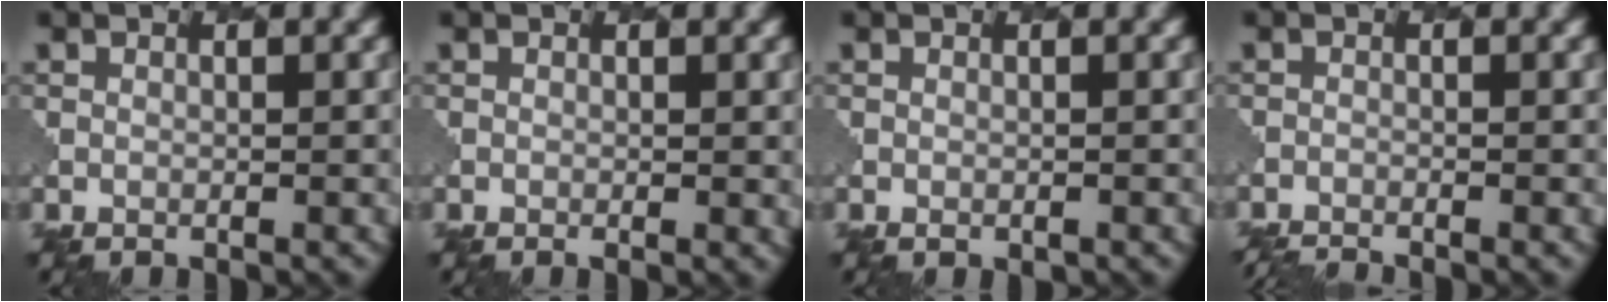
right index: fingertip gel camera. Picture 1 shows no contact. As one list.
[{"total": 1.1, "force": [0.0, 0.4, 1.0], "torque": [-0.013, -0.005, 0.003]}, {"total": 0.5, "force": [-0.3, 0.3, 0.4], "torque": [-0.008, -0.001, -0.002]}, {"total": 3.6, "force": [-3.5, 0.4, 0.9], "torque": [-0.016, -0.012, -0.054]}]